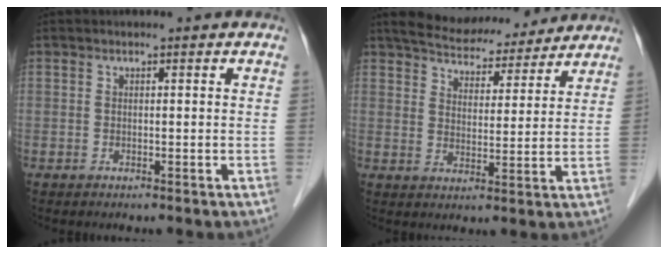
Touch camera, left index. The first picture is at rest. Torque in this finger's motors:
{"motor_torque": [-0.18, -0.68, 0.16, 0.06]}